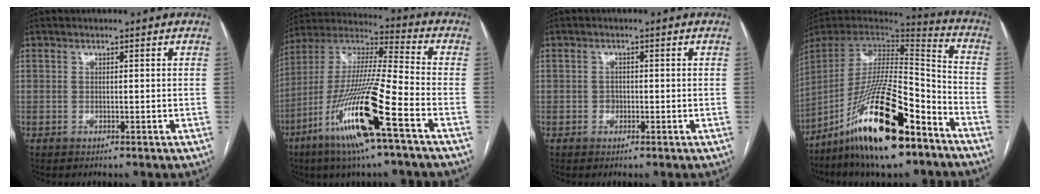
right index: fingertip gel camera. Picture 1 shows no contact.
{"total": 19.3, "force": [-9.1, 0.4, 17.1], "torque": [-0.368, -0.037, -0.178]}
{"total": 1.2, "force": [-0.3, 1.1, 0.5], "torque": [-0.004, 0.004, -0.004]}
{"total": 24.8, "force": [-15.2, 5.4, 18.9], "torque": [-0.354, -0.020, -0.263]}